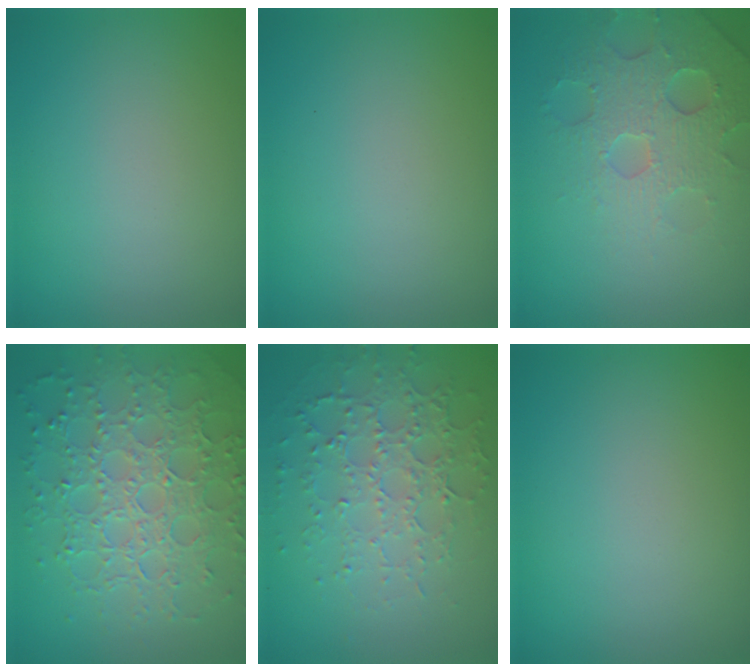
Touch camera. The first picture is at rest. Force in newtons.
{"total": 0.0}
{"total": 4.3, "press": 4.0, "slide": 1.6}
{"total": 8.0, "press": 5.6, "slide": 5.7}
{"total": 4.8, "press": 3.5, "slide": 3.2}
{"total": 0.0}